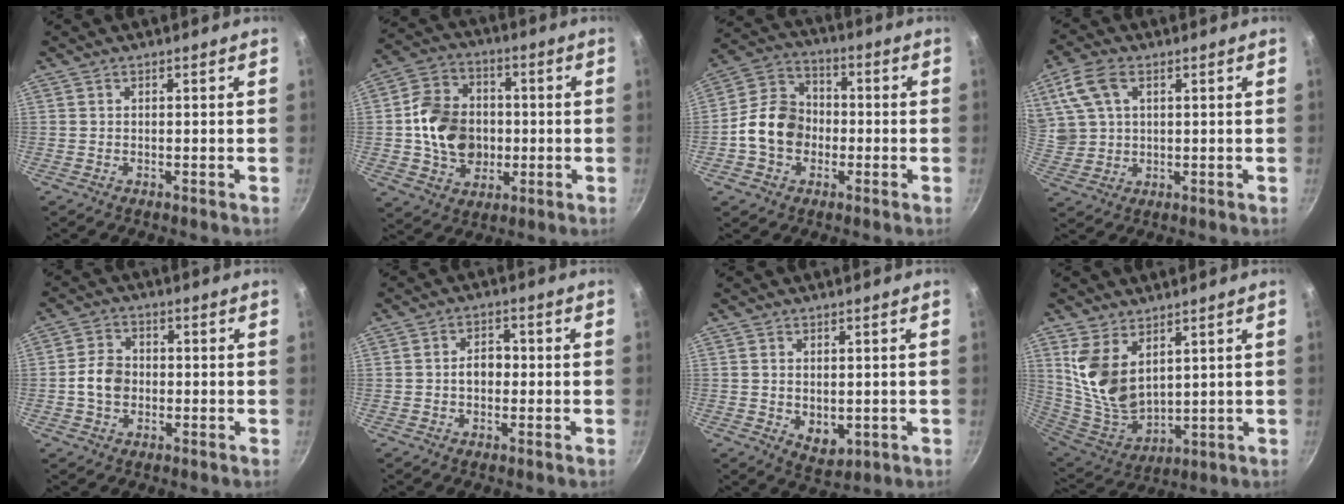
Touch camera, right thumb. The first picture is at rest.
{"total": 15.0, "force": [-0.4, 12.2, 8.8], "torque": [-0.125, 0.024, -0.005]}
{"total": 12.0, "force": [-2.1, 9.7, 6.8], "torque": [-0.092, 0.031, -0.056]}
{"total": 9.6, "force": [3.6, 6.4, 6.2], "torque": [-0.114, -0.005, 0.075]}
{"total": 6.1, "force": [-0.9, 4.8, 3.6], "torque": [-0.048, 0.018, -0.024]}
{"total": 4.2, "force": [-0.4, 3.1, 2.9], "torque": [-0.020, 0.015, -0.009]}
{"total": 5.2, "force": [-0.3, 3.6, 3.8], "torque": [-0.051, -0.015, 0.004]}
{"total": 12.4, "force": [5.4, 7.3, 8.5], "torque": [-0.156, -0.054, 0.123]}